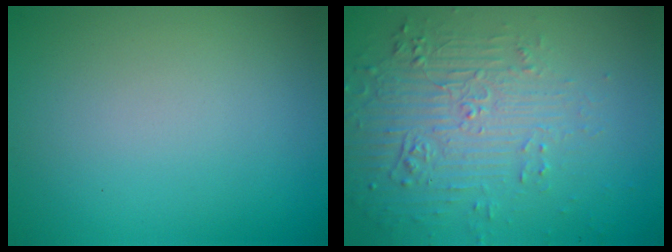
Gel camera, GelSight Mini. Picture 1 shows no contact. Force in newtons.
{"total": 6.0, "press": 3.6, "slide": 4.8}